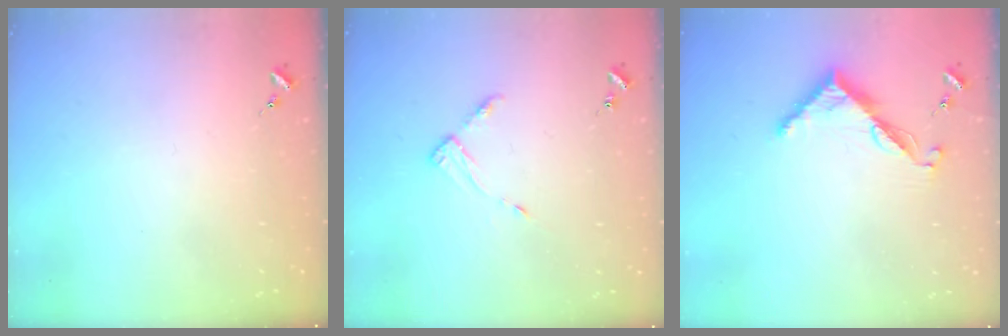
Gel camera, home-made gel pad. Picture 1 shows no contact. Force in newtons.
{"total": 4.9, "press": 4.8, "slide": 0.6}
{"total": 7.8, "press": 7.8, "slide": 0.6}